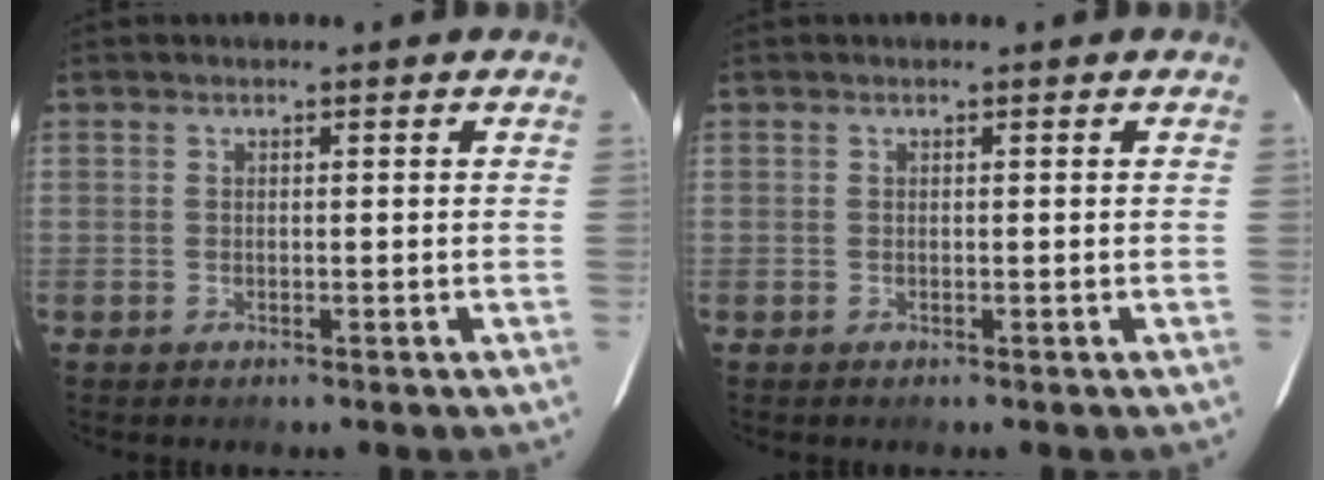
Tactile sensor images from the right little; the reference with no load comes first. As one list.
[{"total": 0.0}]